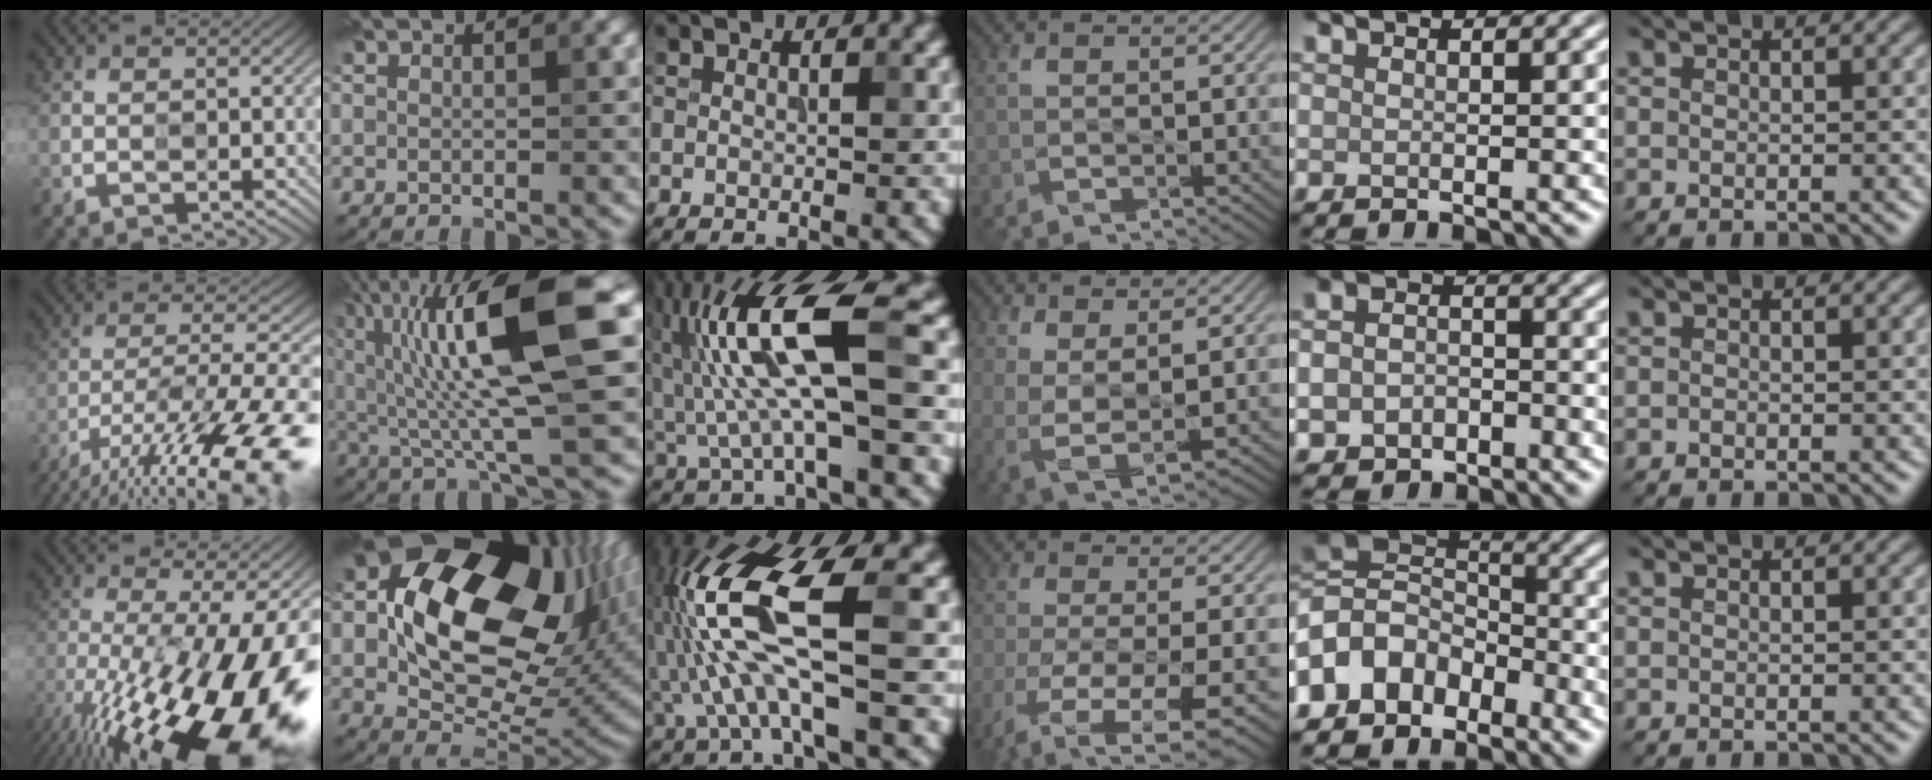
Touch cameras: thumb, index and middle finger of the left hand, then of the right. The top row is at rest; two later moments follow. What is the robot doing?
{"motion": "wipe", "object": "glass cup"}